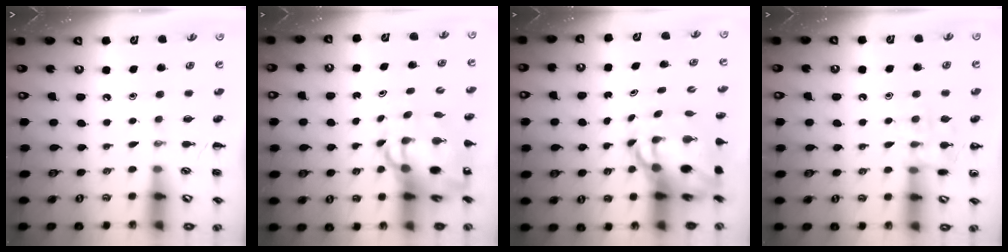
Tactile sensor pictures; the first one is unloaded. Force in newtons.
{"total": 10.0, "press": 9.7, "slide": 2.6}
{"total": 10.2, "press": 9.9, "slide": 2.6}
{"total": 10.3, "press": 10.3, "slide": 0.9}